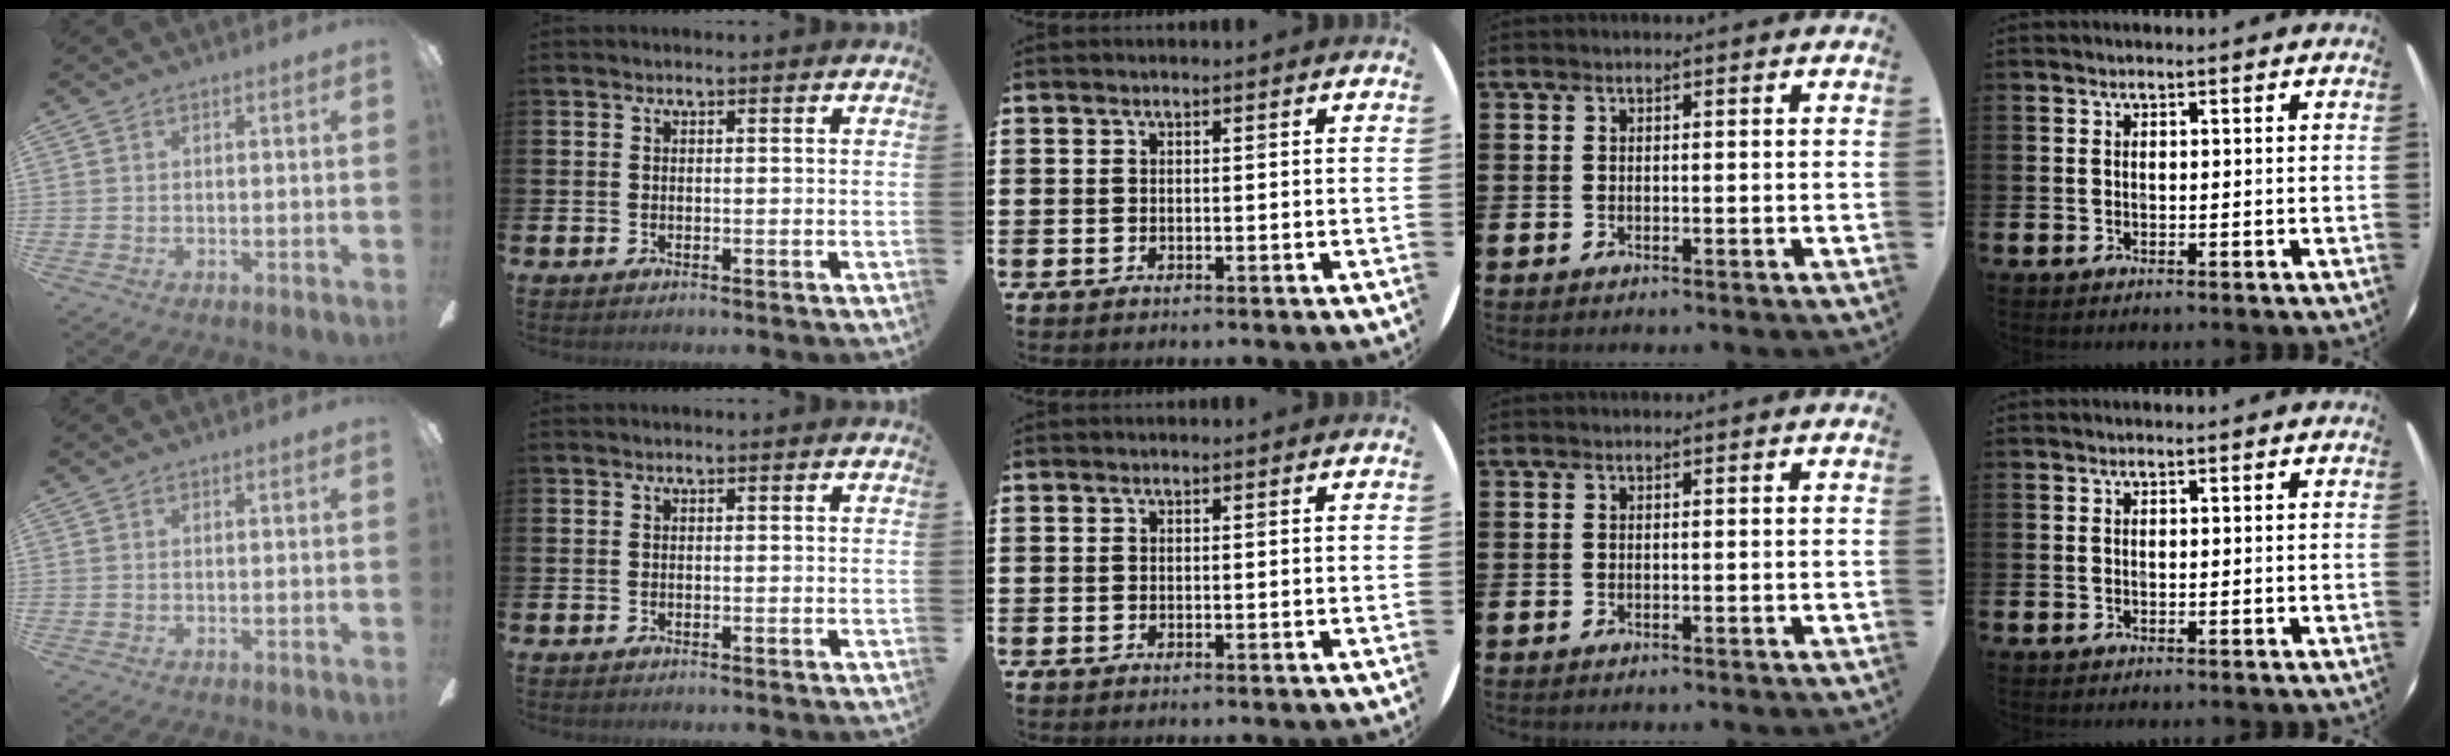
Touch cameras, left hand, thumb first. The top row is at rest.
{}